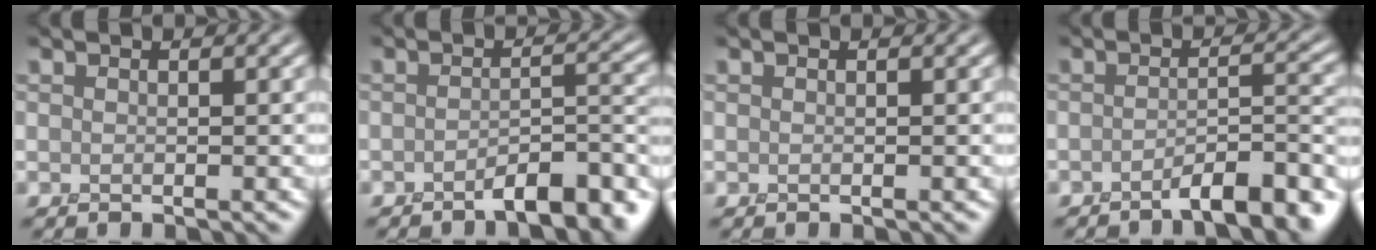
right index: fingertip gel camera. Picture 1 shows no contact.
{"total": 4.7, "force": [-3.5, 1.2, 2.9], "torque": [-0.044, 0.005, -0.051]}
{"total": 0.0}
{"total": 5.2, "force": [-3.9, 0.9, 3.3], "torque": [-0.048, 0.005, -0.058]}